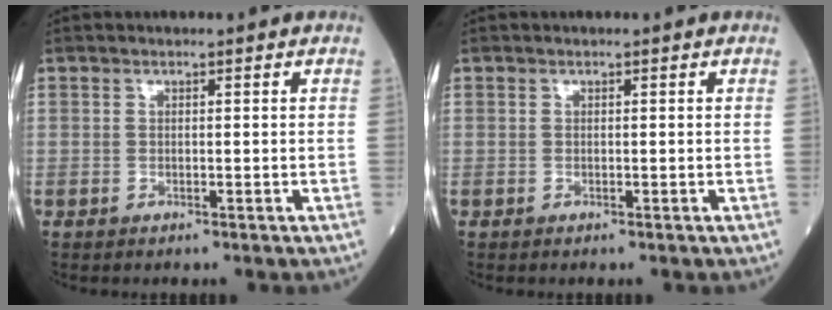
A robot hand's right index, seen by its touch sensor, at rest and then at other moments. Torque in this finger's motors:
{"motor_torque": [0.00, 0.00, -0.01, -0.01]}